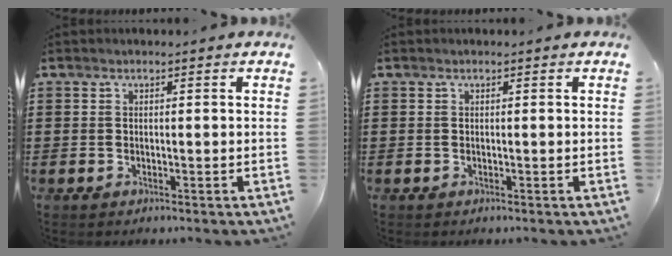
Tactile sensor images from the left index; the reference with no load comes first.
{"total": 0.0}